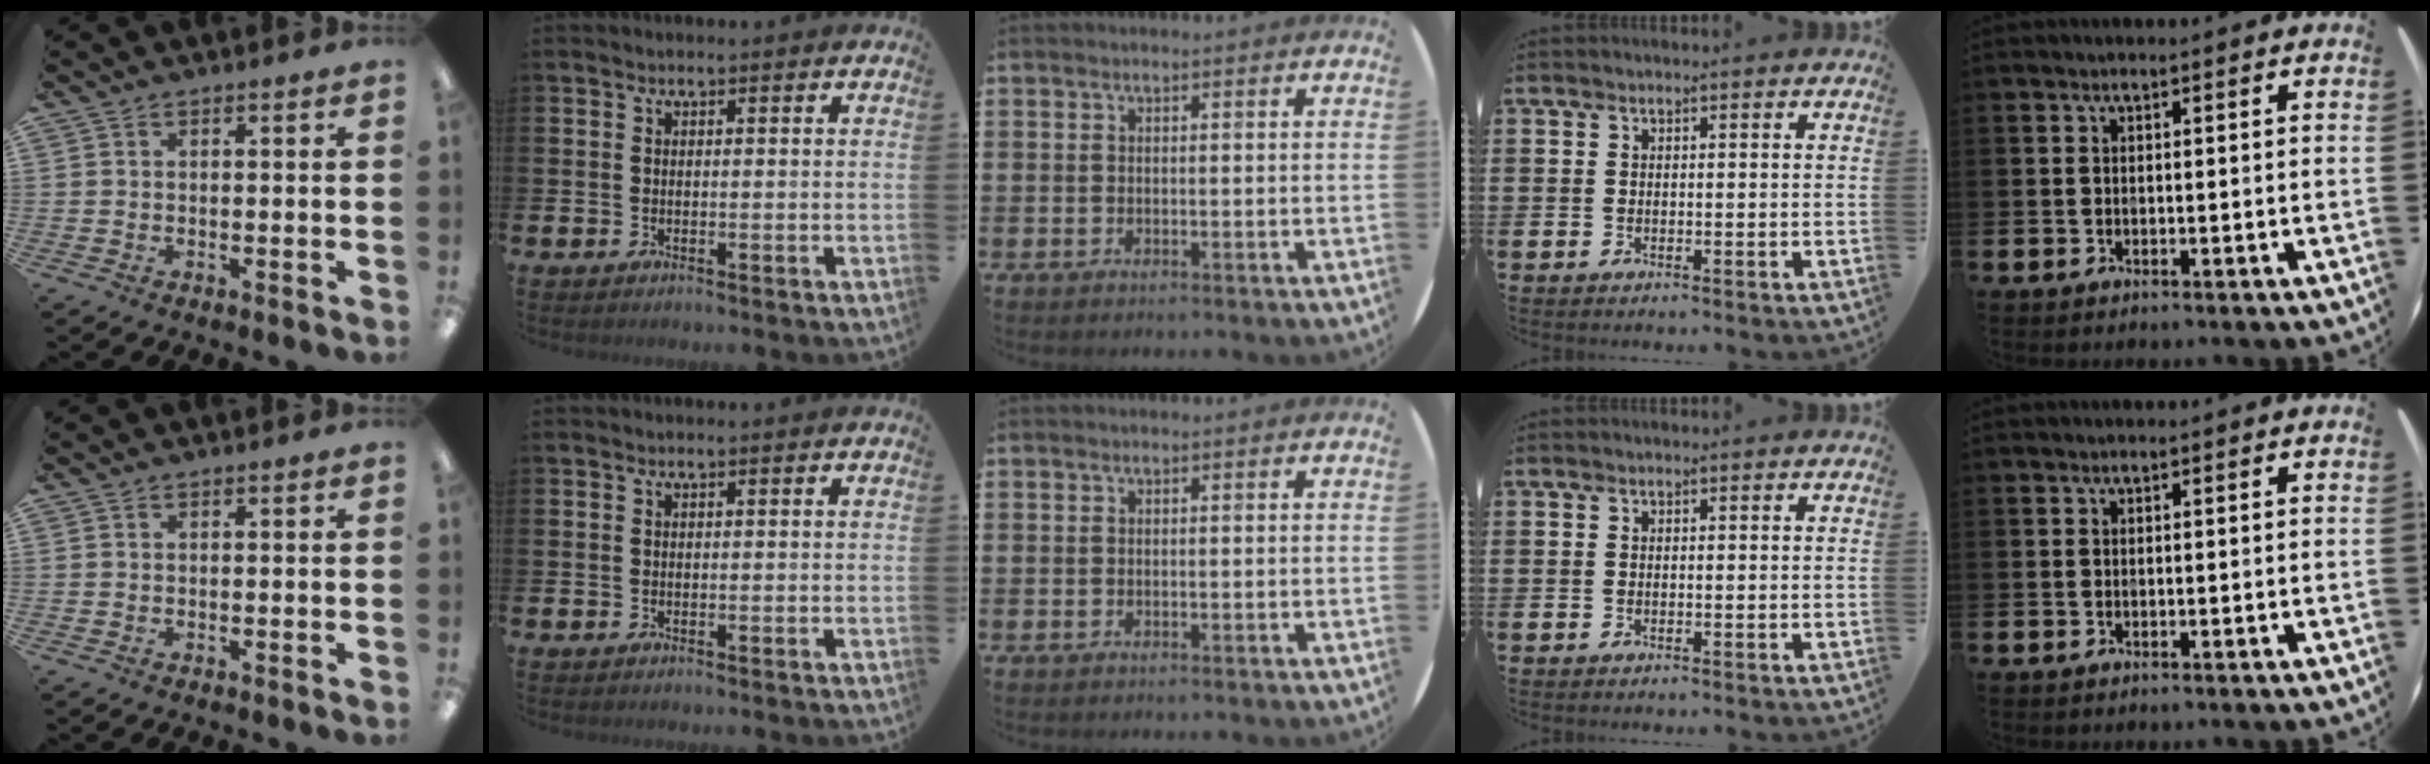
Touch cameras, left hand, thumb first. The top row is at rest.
{}